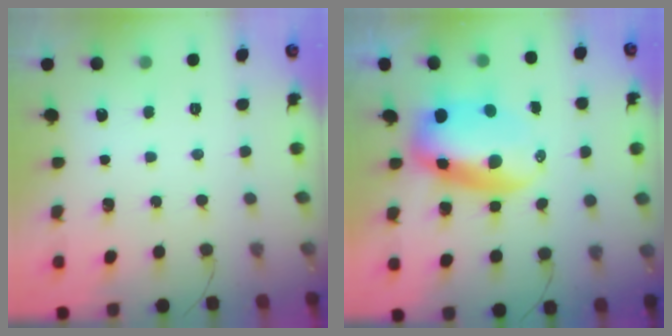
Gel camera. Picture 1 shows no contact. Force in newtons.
{"total": 10.3, "press": 9.9, "slide": 2.6}